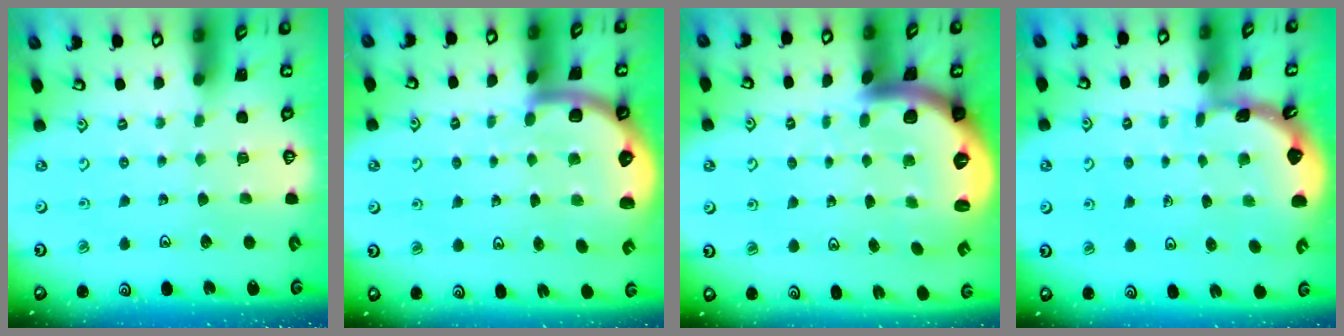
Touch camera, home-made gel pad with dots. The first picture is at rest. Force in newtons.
{"total": 5.0, "press": 4.5, "slide": 2.2}
{"total": 5.5, "press": 5.5, "slide": 0.8}
{"total": 1.6, "press": 1.5, "slide": 0.1}